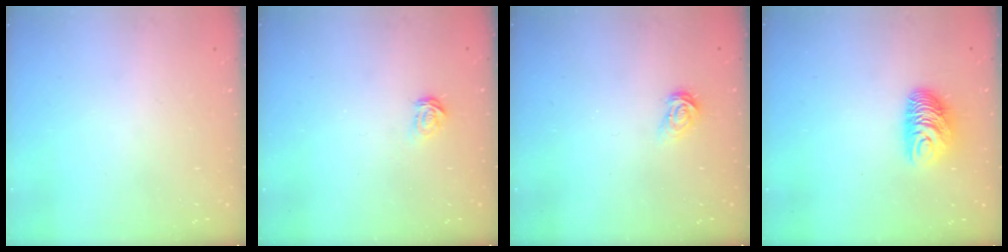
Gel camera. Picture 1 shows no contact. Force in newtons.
{"total": 2.3, "press": 2.3, "slide": 0.3}
{"total": 3.3, "press": 3.2, "slide": 0.4}
{"total": 9.3, "press": 9.2, "slide": 0.7}